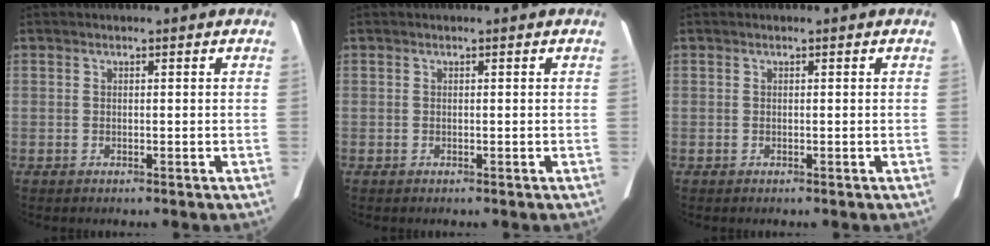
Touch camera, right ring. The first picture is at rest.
{"total": 0.0}
{"total": 0.0}